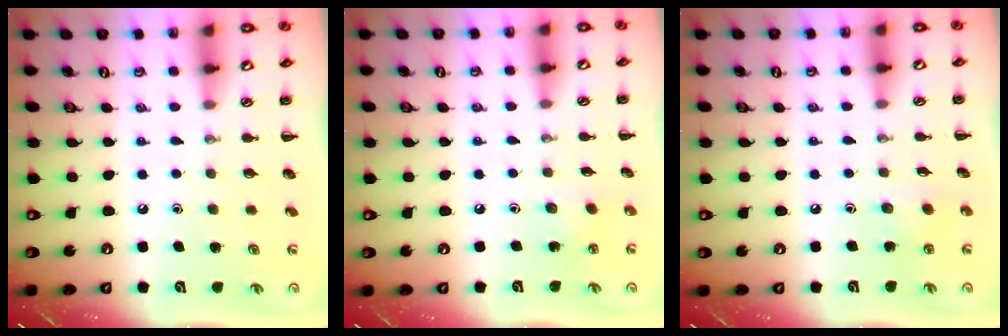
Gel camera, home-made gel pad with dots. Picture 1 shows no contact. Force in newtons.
{"total": 2.8, "press": 2.7, "slide": 0.9}
{"total": 2.3, "press": 2.2, "slide": 0.8}